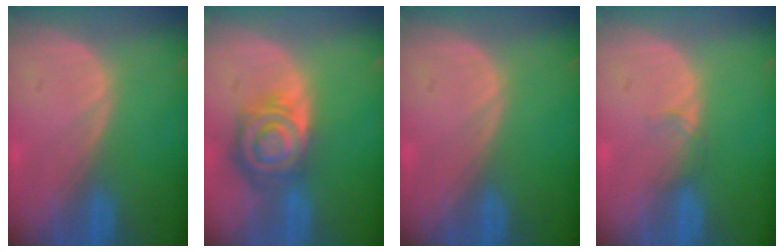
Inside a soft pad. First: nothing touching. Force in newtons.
{"total": 8.5, "press": 7.4, "slide": 4.3}
{"total": 0.0}
{"total": 1.3, "press": 1.2, "slide": 0.2}